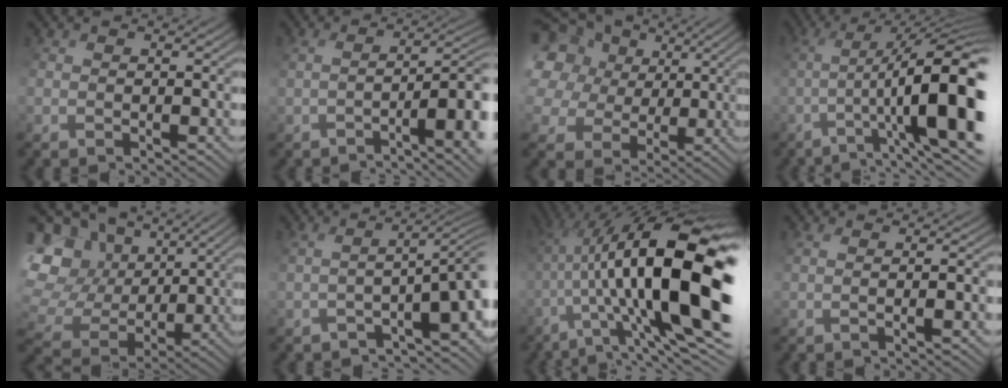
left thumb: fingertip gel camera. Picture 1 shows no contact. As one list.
[{"total": 8.9, "force": [-2.7, 2.2, 8.2], "torque": [-0.106, 0.008, -0.030]}, {"total": 19.1, "force": [8.4, 15.1, 8.2], "torque": [-0.282, 0.049, 0.131]}, {"total": 15.0, "force": [-1.5, 5.1, 14.0], "torque": [-0.237, -0.020, 0.005]}, {"total": 17.8, "force": [6.3, 14.8, 7.7], "torque": [-0.277, 0.031, 0.146]}, {"total": 8.0, "force": [-3.1, 1.8, 7.1], "torque": [-0.091, 0.003, -0.034]}, {"total": 20.1, "force": [0.9, 8.0, 18.5], "torque": [-0.311, 0.006, 0.025]}, {"total": 3.1, "force": [0.4, 0.8, 3.0], "torque": [-0.040, 0.002, 0.010]}]